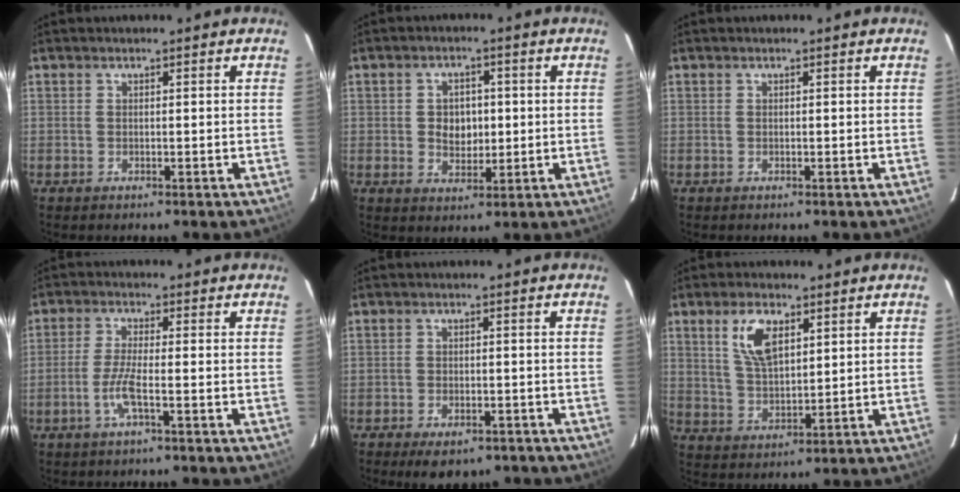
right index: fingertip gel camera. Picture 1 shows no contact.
{"total": 5.4, "force": [0.1, 4.2, 3.4], "torque": [-0.060, 0.007, 0.006]}
{"total": 0.0}
{"total": 5.0, "force": [-2.1, 0.2, 4.5], "torque": [-0.099, -0.004, -0.043]}
{"total": 7.9, "force": [-5.9, 3.5, 3.9], "torque": [-0.082, -0.009, -0.074]}
{"total": 8.3, "force": [3.8, 4.0, 6.3], "torque": [-0.120, 0.009, 0.078]}